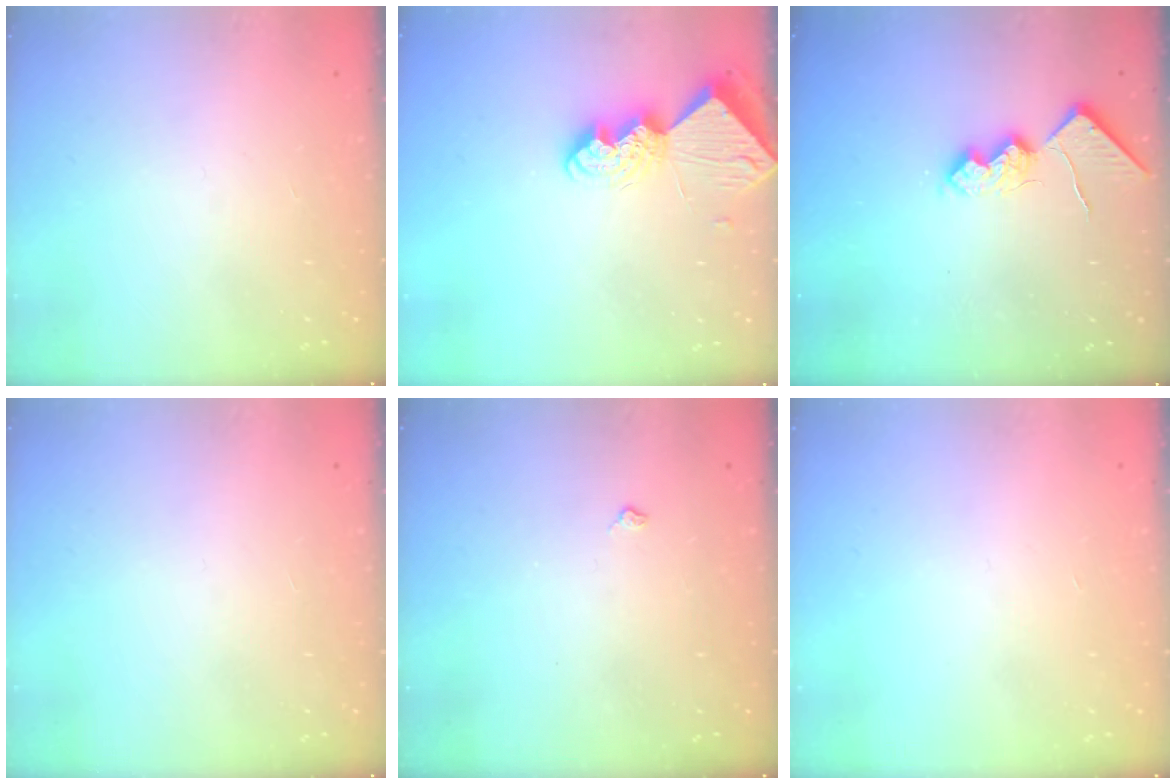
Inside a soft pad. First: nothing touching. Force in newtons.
{"total": 10.3, "press": 10.3, "slide": 0.9}
{"total": 10.4, "press": 10.3, "slide": 1.1}
{"total": 0.0}
{"total": 3.0, "press": 3.0, "slide": 0.5}
{"total": 0.0}